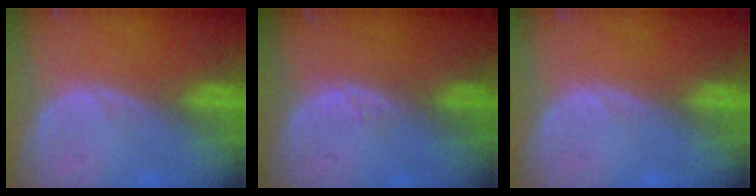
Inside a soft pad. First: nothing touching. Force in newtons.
{"total": 0.7, "press": 0.6, "slide": 0.2}
{"total": 0.0}